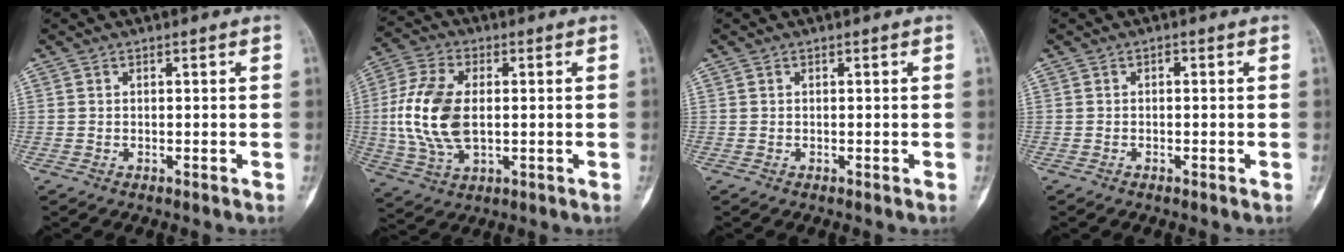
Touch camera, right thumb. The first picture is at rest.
{"total": 13.9, "force": [0.2, 7.9, 11.4], "torque": [-0.243, 0.002, 0.006]}
{"total": 0.0}
{"total": 0.7, "force": [-0.1, 0.4, 0.5], "torque": [-0.003, 0.002, -0.007]}